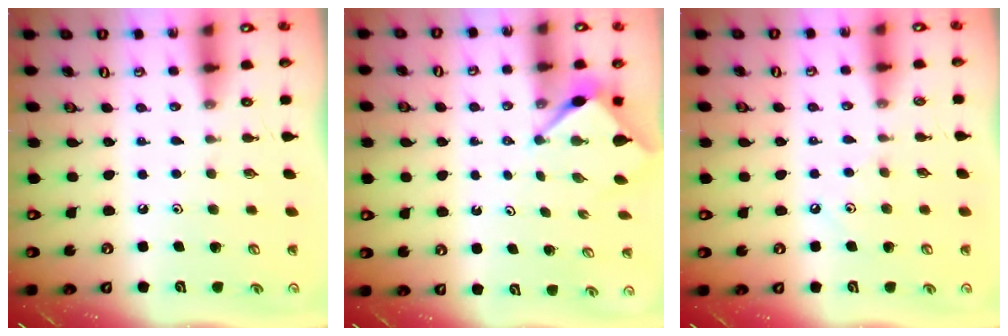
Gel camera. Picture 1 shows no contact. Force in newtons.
{"total": 2.9, "press": 2.9, "slide": 0.3}
{"total": 3.9, "press": 3.8, "slide": 0.5}